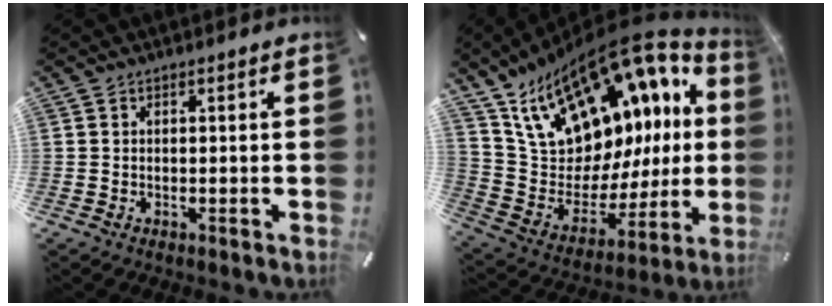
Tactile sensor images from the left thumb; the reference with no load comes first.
{"total": 20.1, "force": [12.9, 11.0, 10.8], "torque": [-0.179, -0.110, 0.249]}